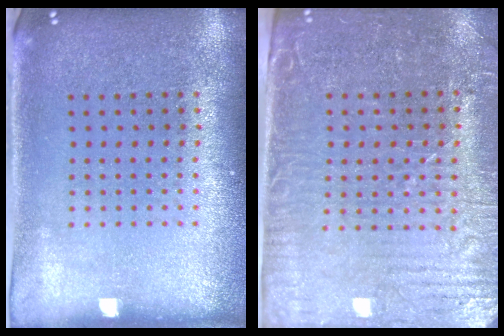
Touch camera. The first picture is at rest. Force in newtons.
{"total": 3.5, "press": 3.3, "slide": 1.3}